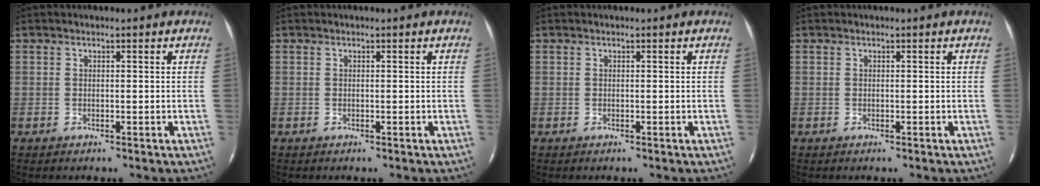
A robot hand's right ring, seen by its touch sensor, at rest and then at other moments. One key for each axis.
{"total": 0.0}
{"total": 0.0}
{"total": 0.0}